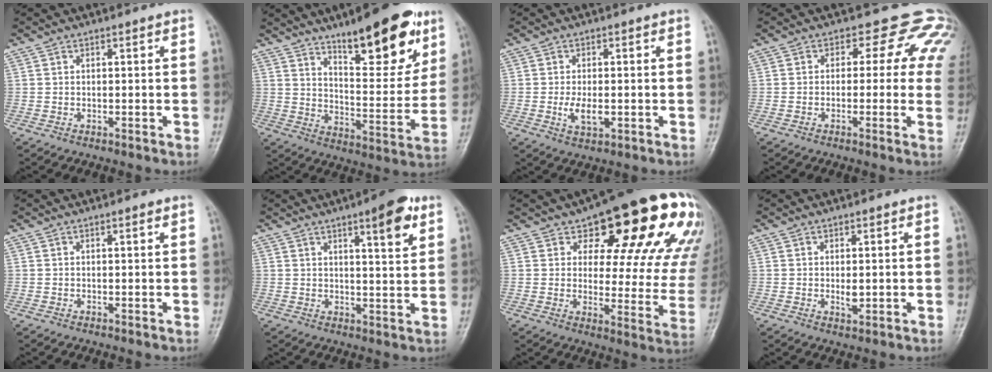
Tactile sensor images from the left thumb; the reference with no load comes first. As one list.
[{"total": 18.6, "force": [11.8, 5.9, 13.2], "torque": [-0.145, -0.065, 0.184]}, {"total": 4.3, "force": [-0.7, 2.2, 3.6], "torque": [-0.067, -0.006, -0.013]}, {"total": 10.4, "force": [4.6, 7.2, 6.0], "torque": [-0.017, -0.001, 0.026]}, {"total": 0.8, "force": [0.4, 0.2, 0.6], "torque": [-0.010, 0.000, 0.004]}, {"total": 8.4, "force": [4.5, 2.0, 6.7], "torque": [-0.084, -0.022, 0.060]}, {"total": 24.9, "force": [13.1, 10.7, 18.3], "torque": [-0.195, -0.031, 0.168]}, {"total": 2.3, "force": [0.1, 1.4, 1.8], "torque": [-0.022, -0.006, 0.003]}]